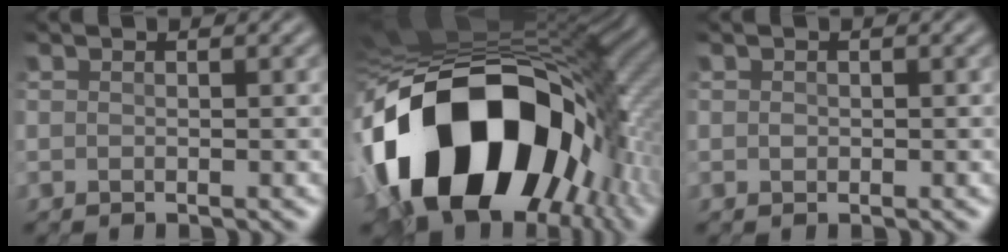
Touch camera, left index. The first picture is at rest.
{"total": 19.2, "force": [-5.4, 12.2, 13.9], "torque": [-0.261, -0.015, -0.082]}
{"total": 0.9, "force": [0.2, 0.7, 0.5], "torque": [0.003, 0.007, -0.005]}